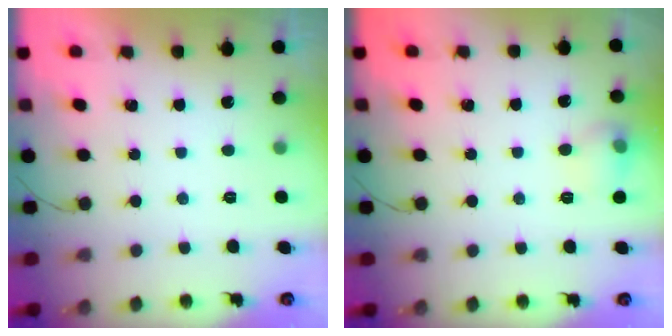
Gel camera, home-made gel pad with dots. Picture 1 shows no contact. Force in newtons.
{"total": 7.0, "press": 6.9, "slide": 1.3}